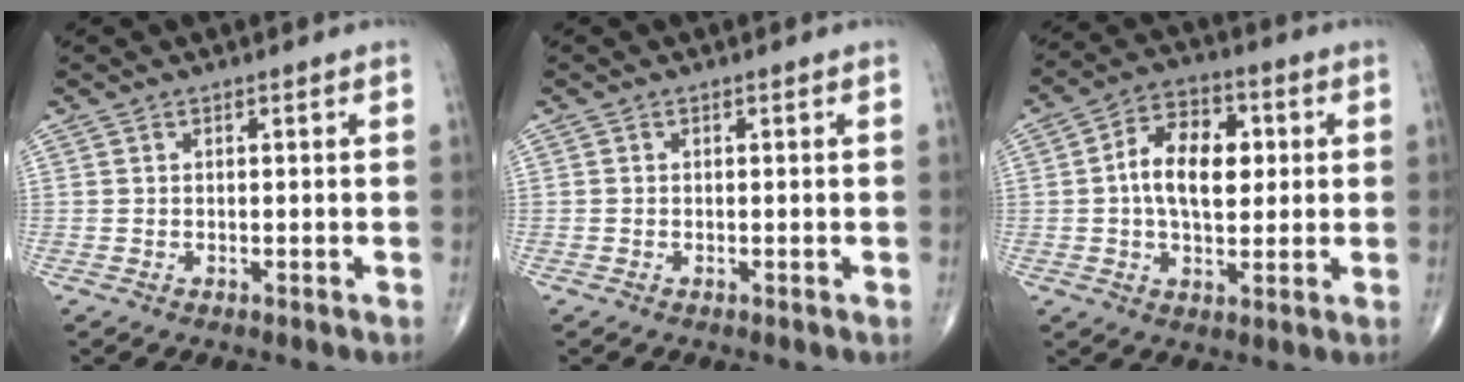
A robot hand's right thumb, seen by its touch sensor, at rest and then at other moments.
{"total": 0.0}
{"total": 12.0, "force": [1.2, 7.2, 9.5], "torque": [-0.142, 0.013, 0.013]}